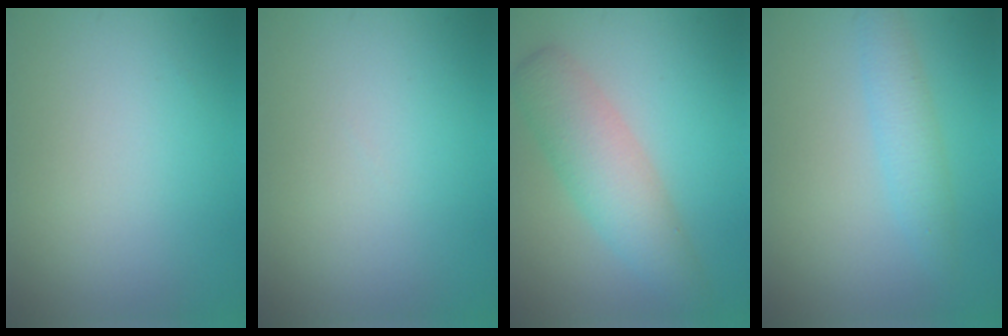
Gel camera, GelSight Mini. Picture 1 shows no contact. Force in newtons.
{"total": 0.0}
{"total": 4.7, "press": 4.7, "slide": 0.2}
{"total": 2.3, "press": 2.3, "slide": 0.1}